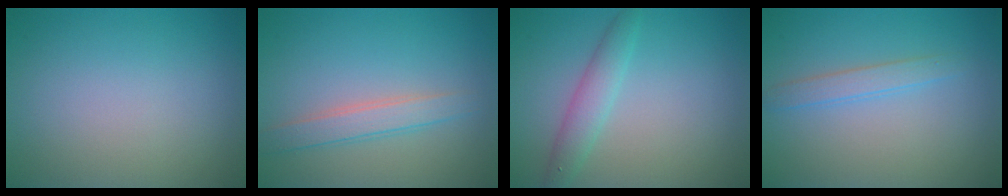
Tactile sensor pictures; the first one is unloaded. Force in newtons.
{"total": 2.4, "press": 2.4, "slide": 0.1}
{"total": 2.5, "press": 2.5, "slide": 0.2}
{"total": 1.7, "press": 1.7, "slide": 0.0}